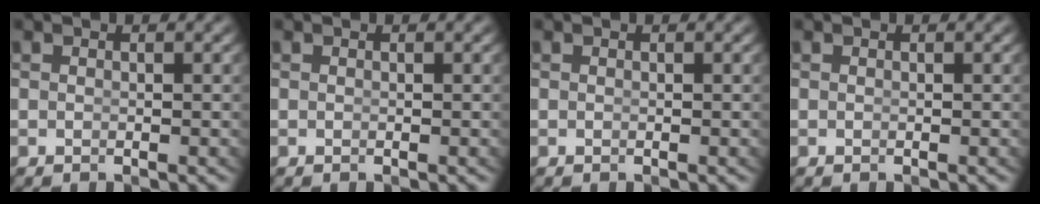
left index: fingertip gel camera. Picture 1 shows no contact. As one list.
[{"total": 0.0}, {"total": 0.0}, {"total": 0.0}]